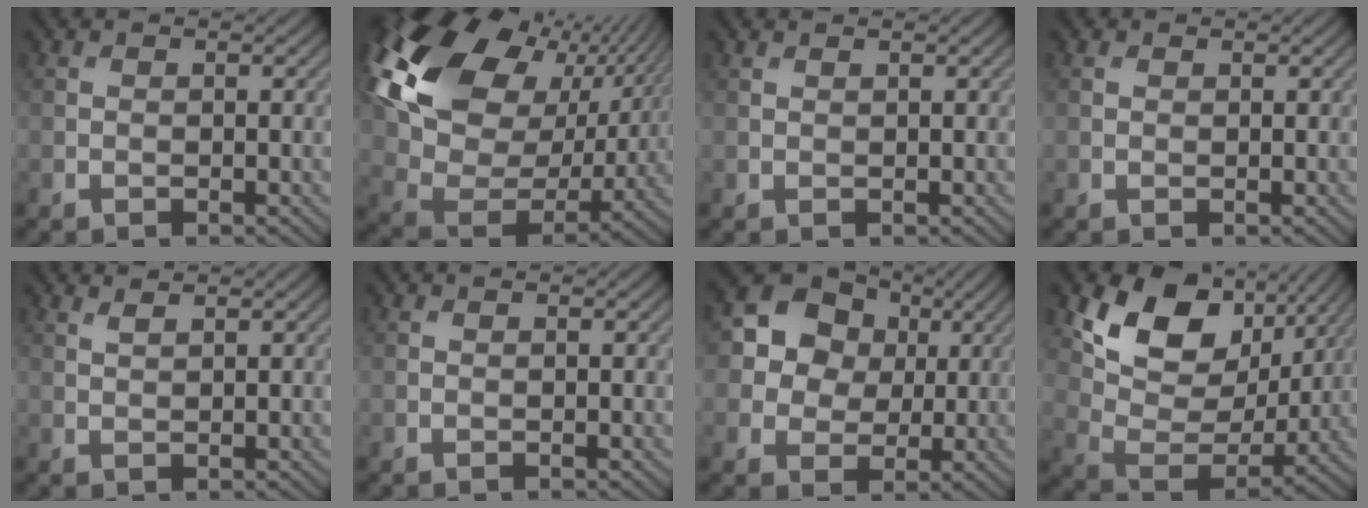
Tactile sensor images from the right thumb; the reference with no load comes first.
{"total": 20.5, "force": [8.8, 13.1, 13.0], "torque": [-0.313, 0.027, 0.174]}
{"total": 0.5, "force": [0.5, 0.0, 0.2], "torque": [-0.003, 0.002, 0.010]}
{"total": 0.6, "force": [0.4, 0.4, 0.3], "torque": [-0.006, -0.001, 0.009]}
{"total": 1.3, "force": [1.1, 0.1, 0.7], "torque": [-0.018, 0.002, 0.023]}
{"total": 0.0}
{"total": 11.7, "force": [3.5, 9.9, 5.1], "torque": [-0.146, 0.030, 0.062]}
{"total": 13.1, "force": [6.6, 8.4, 7.5], "torque": [-0.143, -0.012, 0.119]}